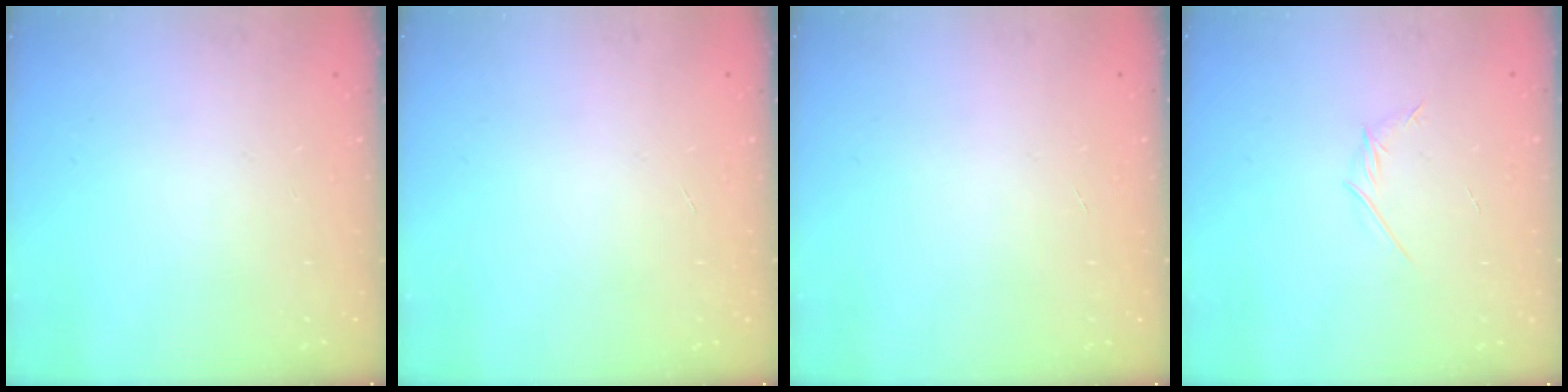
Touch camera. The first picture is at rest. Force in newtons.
{"total": 0.0}
{"total": 0.0}
{"total": 2.8, "press": 2.7, "slide": 0.8}